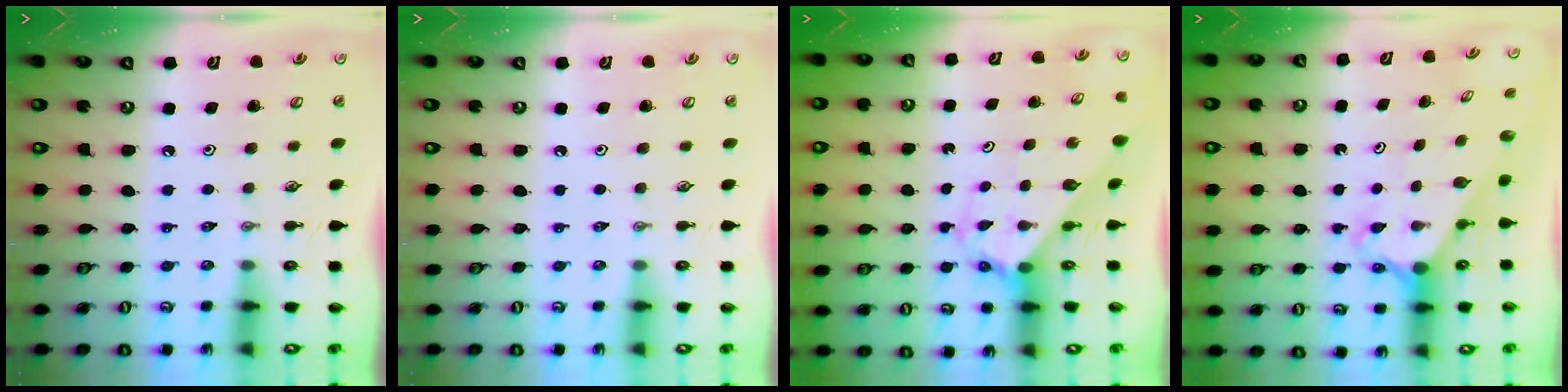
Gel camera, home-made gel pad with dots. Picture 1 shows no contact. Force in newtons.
{"total": 0.0}
{"total": 2.6, "press": 2.6, "slide": 0.2}
{"total": 2.3, "press": 2.3, "slide": 0.2}